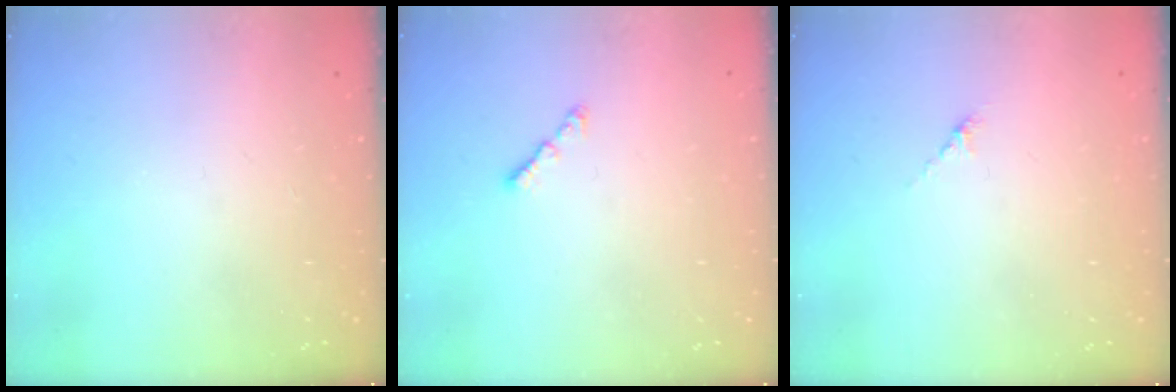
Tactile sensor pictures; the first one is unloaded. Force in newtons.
{"total": 1.6, "press": 1.5, "slide": 0.5}
{"total": 2.7, "press": 2.7, "slide": 0.7}